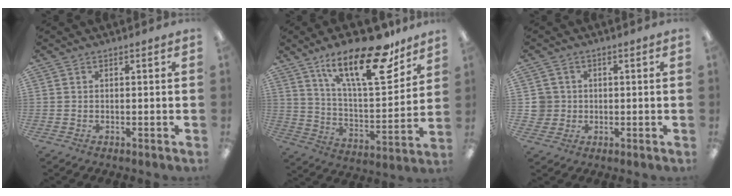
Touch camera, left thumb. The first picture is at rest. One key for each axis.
{"total": 24.3, "fx": 15.9, "fy": 8.1, "fz": 16.6, "tx": -0.256, "ty": -0.094, "tz": 0.261}
{"total": 4.5, "fx": 0.3, "fy": 4.4, "fz": 0.7, "tx": -0.023, "ty": 0.005, "tz": 0.005}